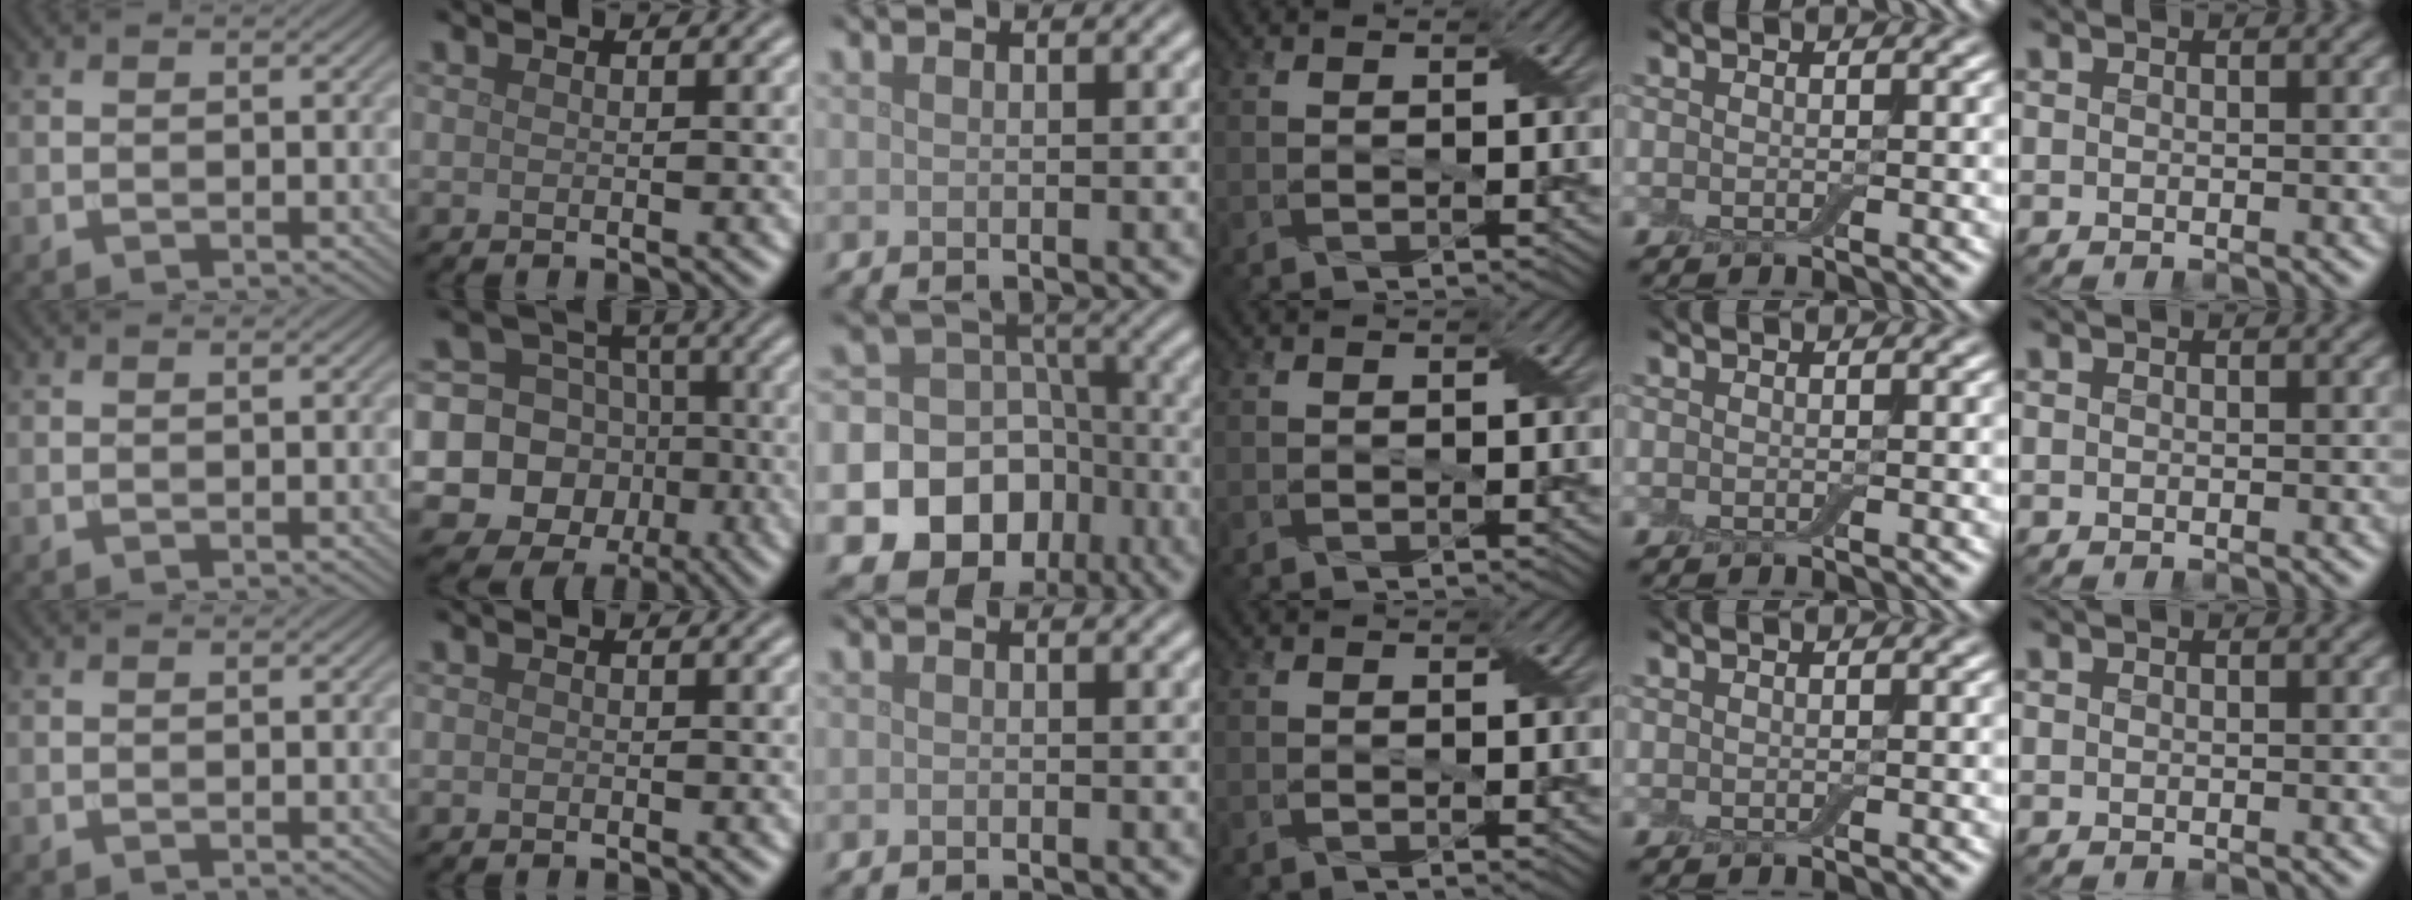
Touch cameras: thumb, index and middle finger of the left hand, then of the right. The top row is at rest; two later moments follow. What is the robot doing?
{"motion": "fold", "object": "cloth"}